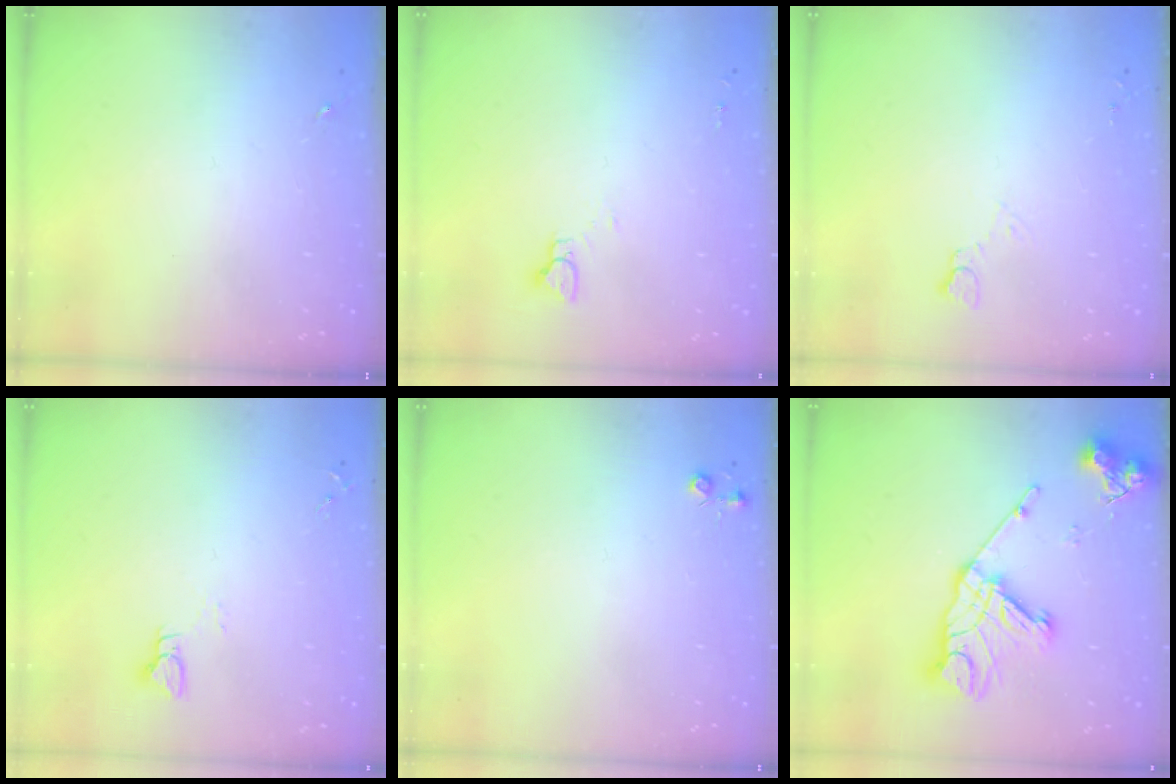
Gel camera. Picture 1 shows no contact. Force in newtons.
{"total": 3.6, "press": 3.6, "slide": 0.3}
{"total": 3.8, "press": 3.7, "slide": 0.5}
{"total": 2.9, "press": 2.9, "slide": 0.3}
{"total": 3.7, "press": 3.7, "slide": 0.5}
{"total": 18.6, "press": 18.5, "slide": 1.4}